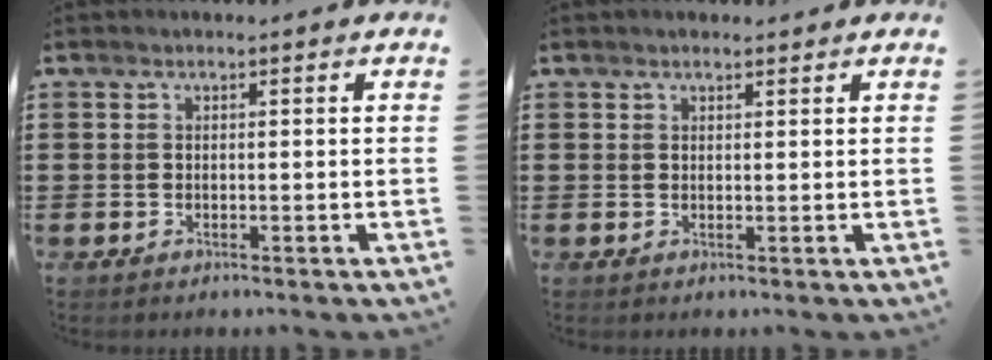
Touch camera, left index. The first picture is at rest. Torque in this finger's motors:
{"motor_torque": [0.12, 0.11, 0.01, -0.01]}